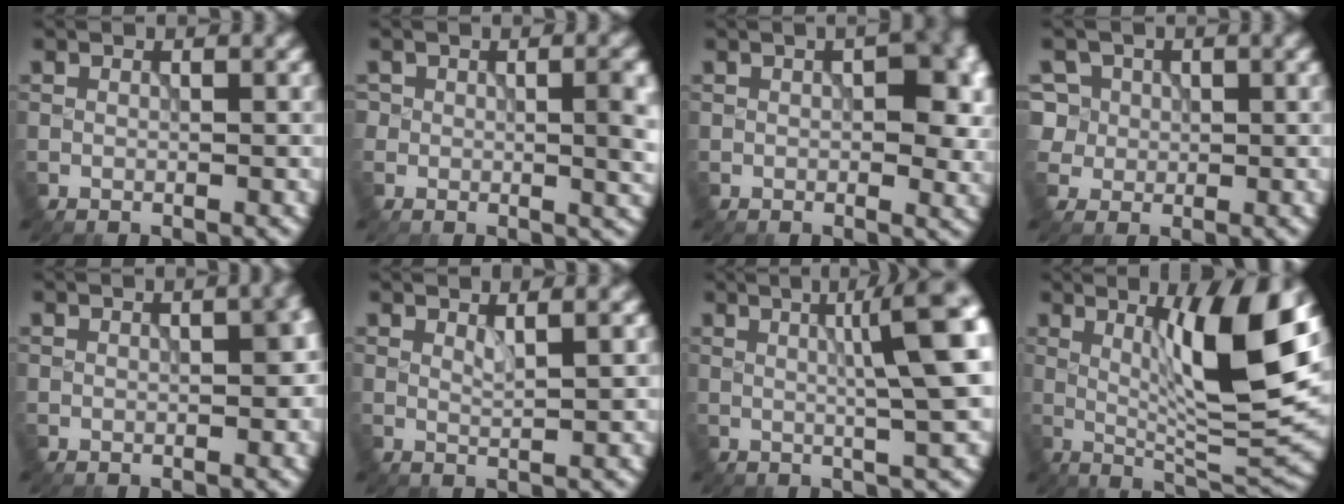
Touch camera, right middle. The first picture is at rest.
{"total": 3.3, "force": [0.4, 1.8, 2.7], "torque": [-0.033, -0.003, 0.005]}
{"total": 5.7, "force": [0.7, 2.9, 4.8], "torque": [-0.051, 0.002, 0.009]}
{"total": 5.6, "force": [1.8, 5.0, 1.7], "torque": [-0.039, 0.028, 0.017]}
{"total": 3.2, "force": [0.1, 1.4, 2.9], "torque": [-0.032, 0.003, 0.005]}
{"total": 1.2, "force": [0.9, 0.0, 0.8], "torque": [-0.013, 0.002, 0.012]}
{"total": 7.9, "force": [1.8, 1.4, 7.6], "torque": [-0.071, 0.024, 0.020]}
{"total": 9.9, "force": [2.7, 1.4, 9.5], "torque": [-0.141, -0.012, 0.051]}